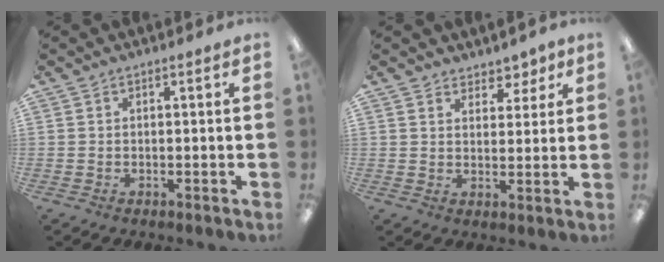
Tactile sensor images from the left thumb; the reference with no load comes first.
{"total": 4.7, "force": [4.0, 2.5, 0.5], "torque": [0.001, -0.025, 0.070]}